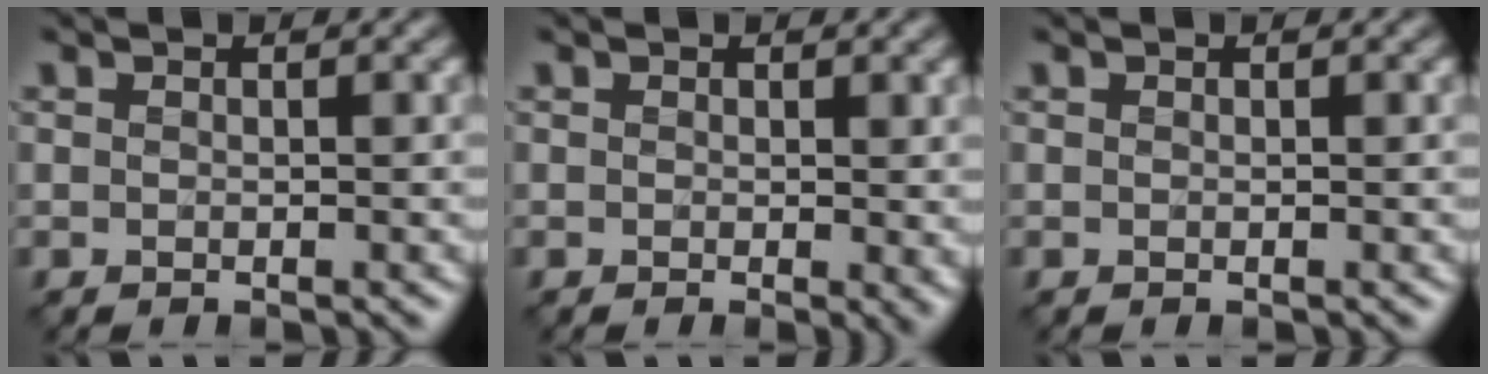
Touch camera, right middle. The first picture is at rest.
{"total": 1.3, "force": [0.4, 0.4, 1.1], "torque": [-0.007, -0.002, 0.005]}
{"total": 0.0}